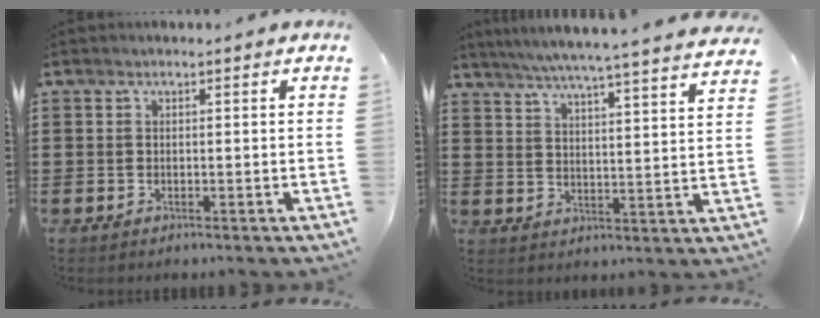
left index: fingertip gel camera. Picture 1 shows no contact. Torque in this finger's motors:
{"motor_torque": [1.14, -1.00, 0.82, 0.21]}